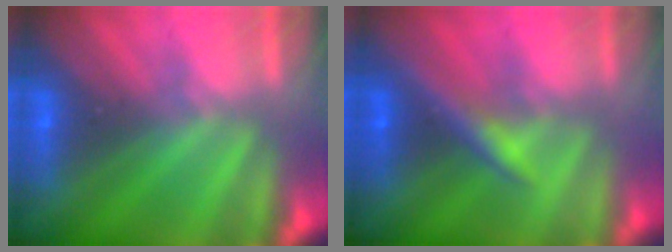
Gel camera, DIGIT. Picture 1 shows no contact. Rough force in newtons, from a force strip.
{"total": 3.2}